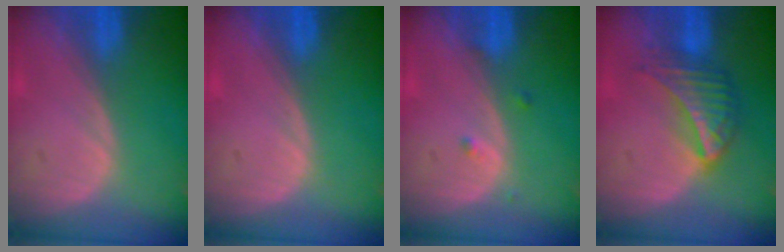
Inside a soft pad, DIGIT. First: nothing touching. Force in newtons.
{"total": 0.0}
{"total": 1.1, "press": 1.1, "slide": 0.1}
{"total": 6.8, "press": 6.1, "slide": 3.0}